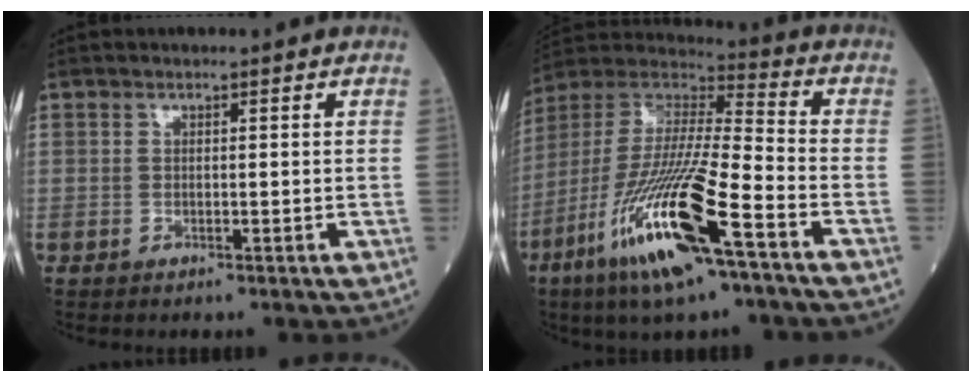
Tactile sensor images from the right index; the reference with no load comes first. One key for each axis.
{"total": 21.0, "fx": -10.3, "fy": 2.2, "fz": 18.2, "tx": -0.400, "ty": -0.050, "tz": -0.198}